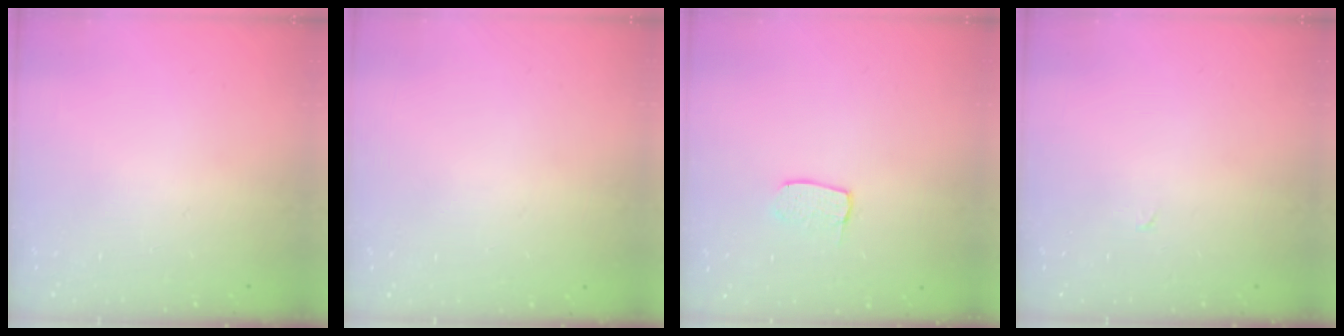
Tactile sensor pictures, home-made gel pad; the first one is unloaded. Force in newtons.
{"total": 0.0}
{"total": 5.5, "press": 5.5, "slide": 0.2}
{"total": 0.0}